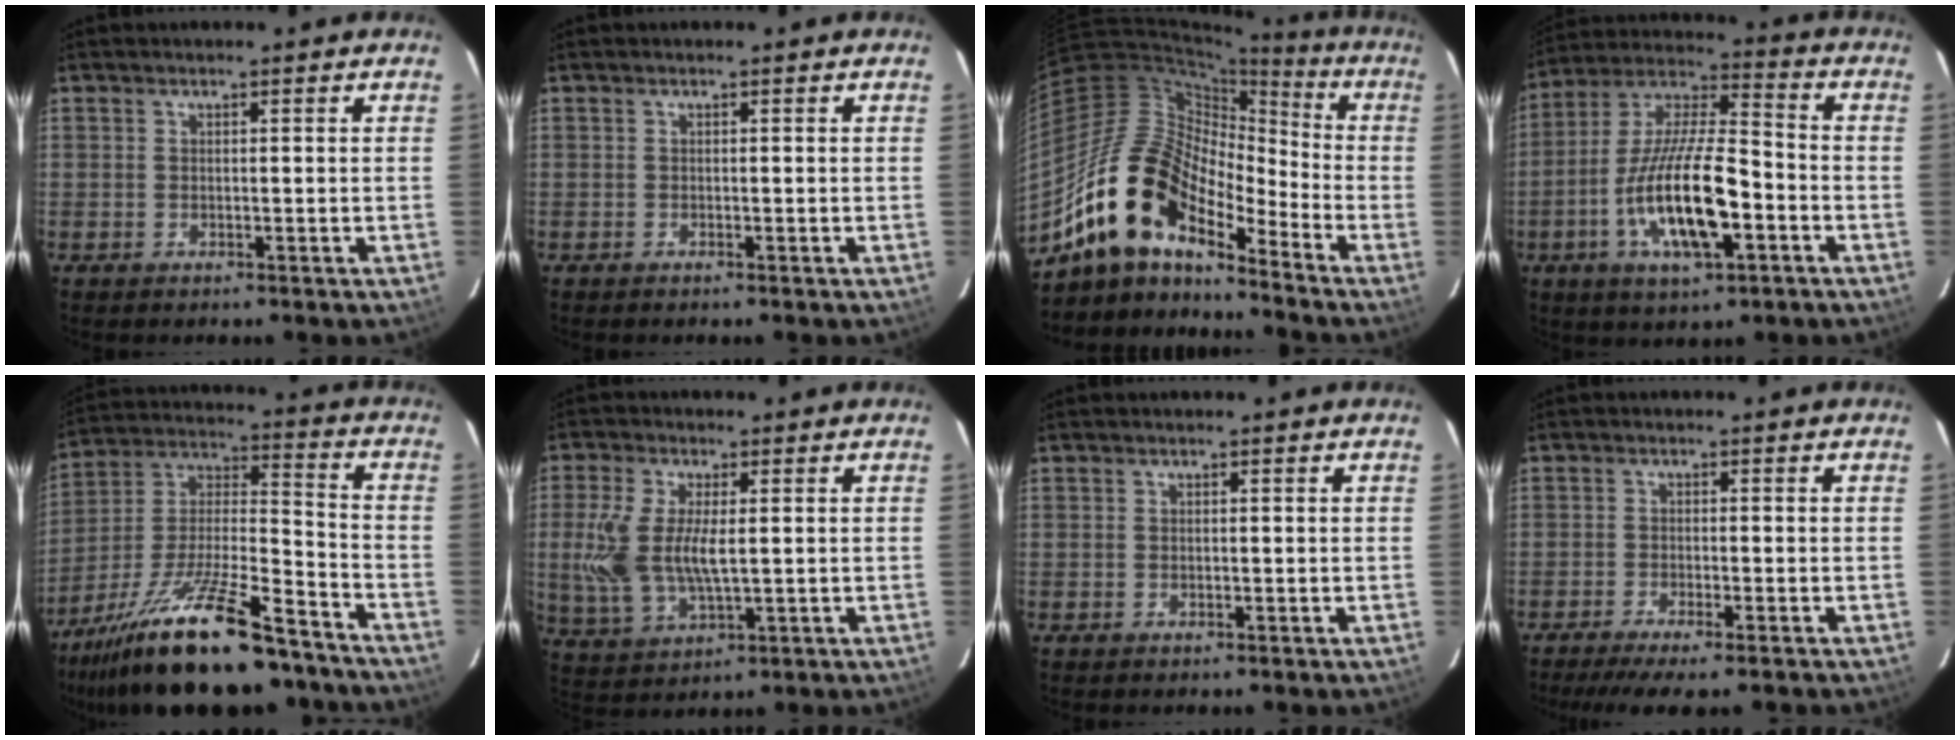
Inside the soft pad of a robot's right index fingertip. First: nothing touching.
{"total": 0.0}
{"total": 16.7, "force": [-12.9, 6.4, 8.5], "torque": [-0.150, 0.002, -0.254]}
{"total": 17.5, "force": [-5.8, 5.5, 15.6], "torque": [-0.312, -0.009, -0.107]}
{"total": 24.7, "force": [-18.2, 6.1, 15.6], "torque": [-0.287, -0.020, -0.289]}
{"total": 11.6, "force": [0.5, 5.3, 10.3], "torque": [-0.224, -0.004, 0.015]}
{"total": 0.0}
{"total": 7.4, "force": [-6.0, 0.6, 4.4], "torque": [-0.096, -0.024, -0.098]}